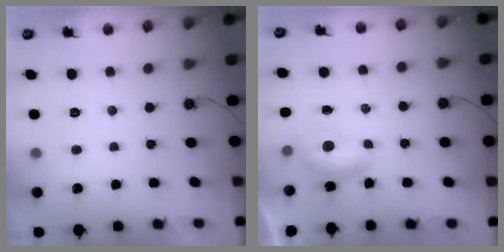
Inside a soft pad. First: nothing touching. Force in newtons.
{"total": 4.3, "press": 4.3, "slide": 0.5}